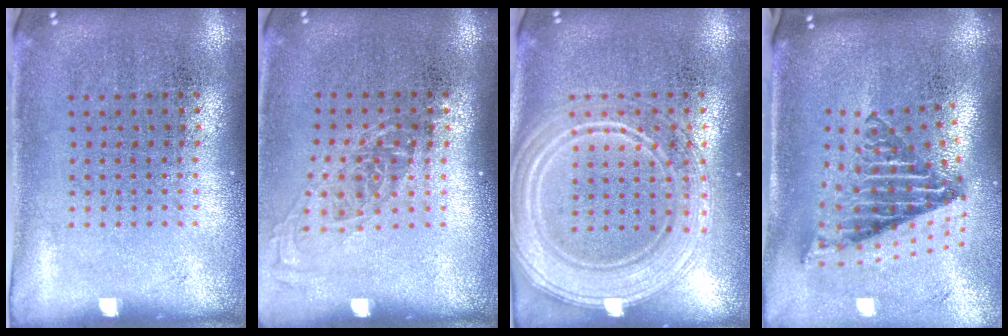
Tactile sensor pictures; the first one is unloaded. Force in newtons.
{"total": 1.3, "press": 1.1, "slide": 0.8}
{"total": 3.5, "press": 3.5, "slide": 0.5}
{"total": 2.8, "press": 1.7, "slide": 2.2}